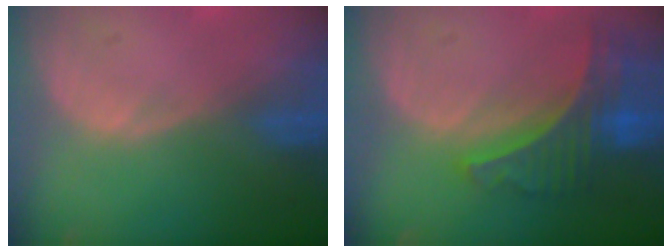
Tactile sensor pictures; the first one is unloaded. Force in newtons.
{"total": 7.8, "press": 6.8, "slide": 3.8}